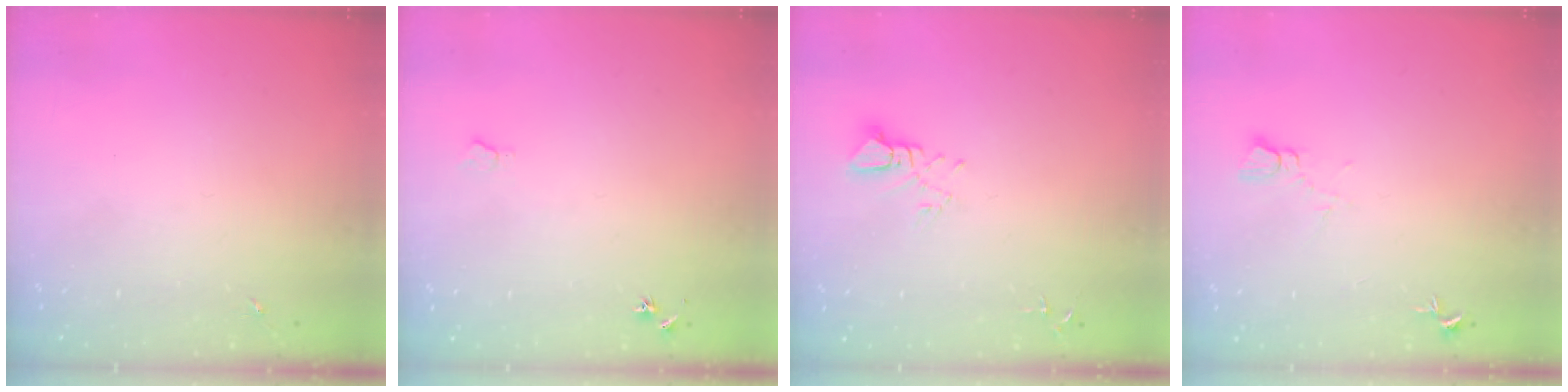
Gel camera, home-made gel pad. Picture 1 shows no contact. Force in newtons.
{"total": 5.6, "press": 5.5, "slide": 0.7}
{"total": 5.0, "press": 5.0, "slide": 0.2}
{"total": 4.3, "press": 4.3, "slide": 0.4}